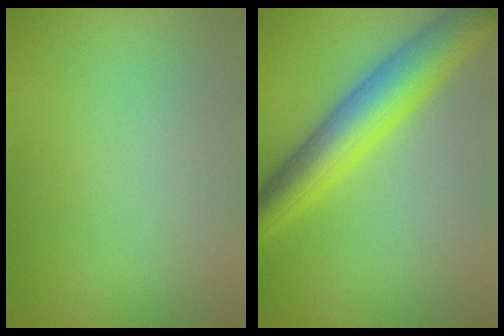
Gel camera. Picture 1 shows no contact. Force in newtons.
{"total": 6.7, "press": 6.7, "slide": 0.0}